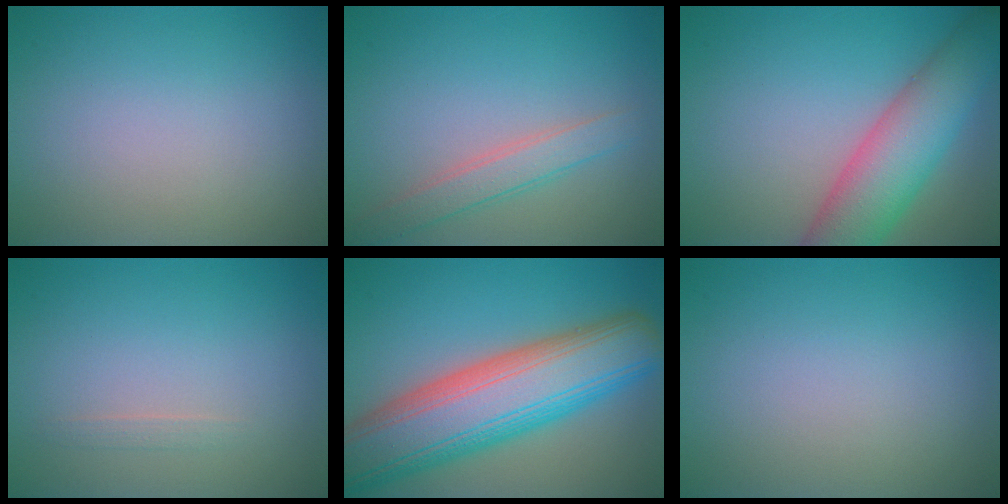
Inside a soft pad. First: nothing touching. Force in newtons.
{"total": 2.4, "press": 2.4, "slide": 0.1}
{"total": 7.6, "press": 7.6, "slide": 0.4}
{"total": 0.6, "press": 0.6, "slide": 0.0}
{"total": 12.5, "press": 12.5, "slide": 0.5}
{"total": 0.0}